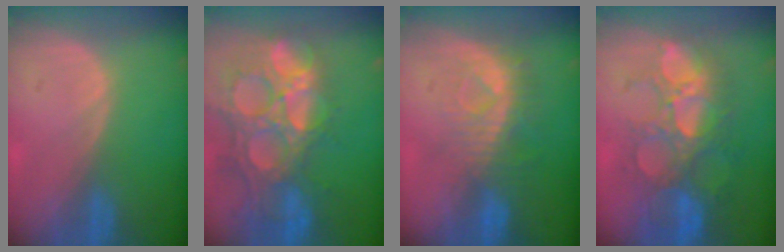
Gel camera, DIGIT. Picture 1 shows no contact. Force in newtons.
{"total": 14.7, "press": 12.1, "slide": 8.3}
{"total": 8.0, "press": 7.2, "slide": 3.5}
{"total": 10.8, "press": 9.9, "slide": 4.4}